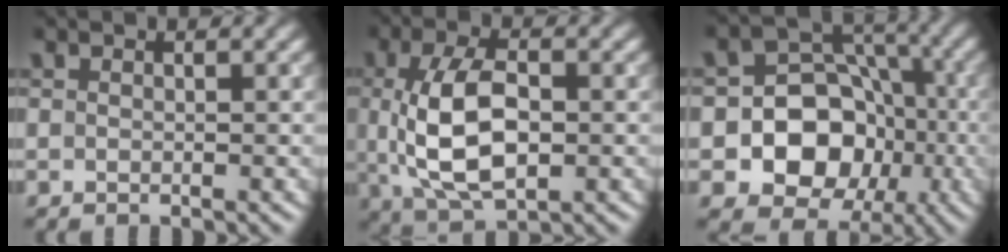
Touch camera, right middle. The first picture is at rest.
{"total": 7.6, "force": [-0.1, 3.7, 6.6], "torque": [-0.134, -0.001, -0.001]}
{"total": 9.7, "force": [-2.5, 8.3, 4.5], "torque": [-0.052, 0.009, -0.073]}